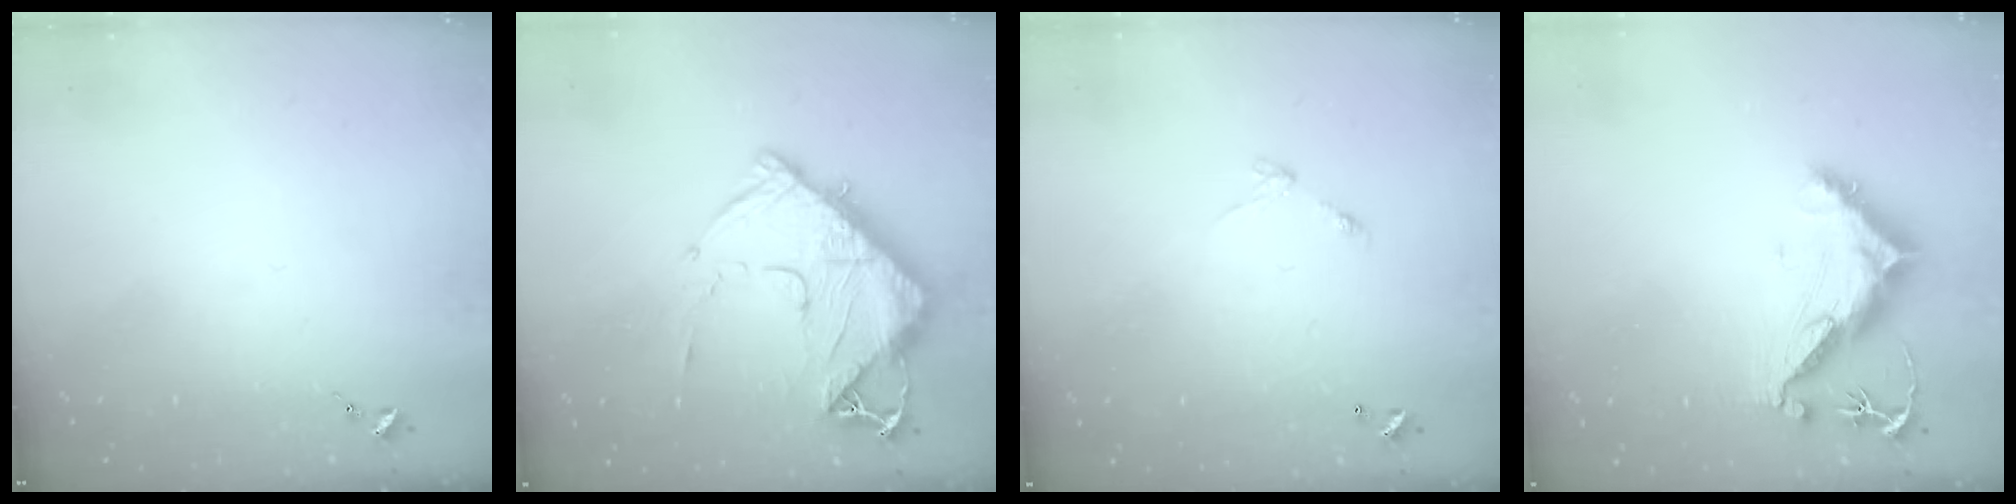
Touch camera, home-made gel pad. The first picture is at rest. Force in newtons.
{"total": 14.4, "press": 14.3, "slide": 1.4}
{"total": 4.3, "press": 4.3, "slide": 0.3}
{"total": 11.7, "press": 11.7, "slide": 0.9}